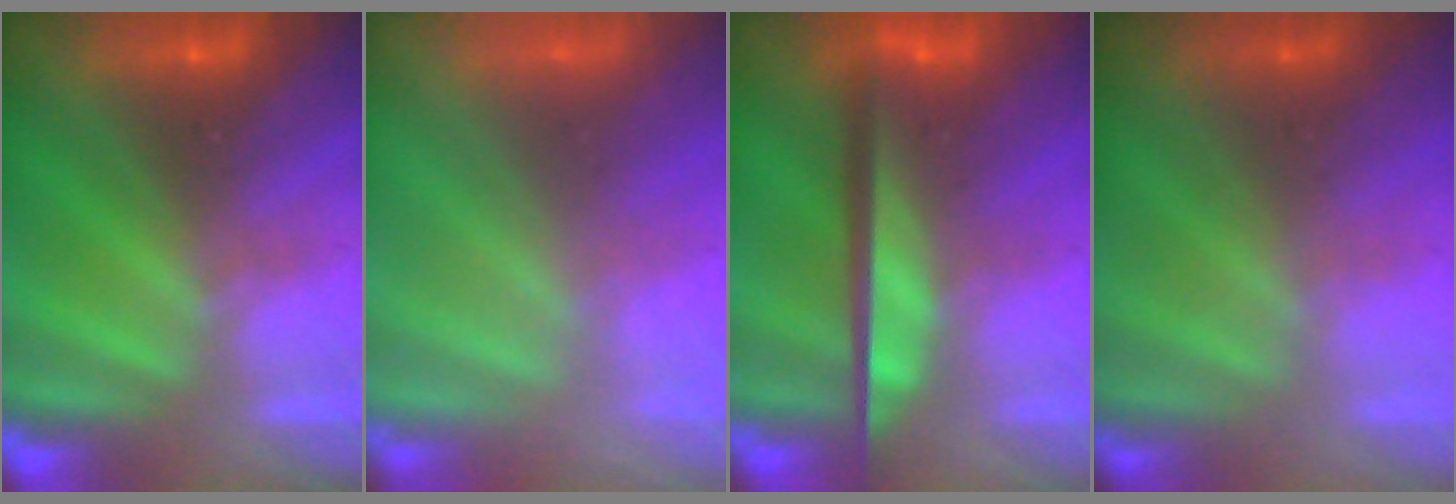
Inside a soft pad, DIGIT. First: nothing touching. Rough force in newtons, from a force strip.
{"total": 8.3}
{"total": 8.7}
{"total": 1.3}